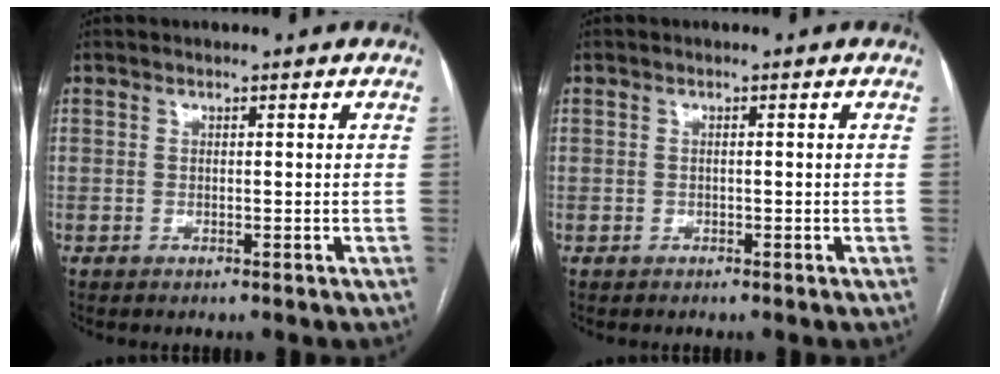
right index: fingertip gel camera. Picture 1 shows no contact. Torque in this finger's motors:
{"motor_torque": [-1.04, -0.17, -0.58, -0.21]}